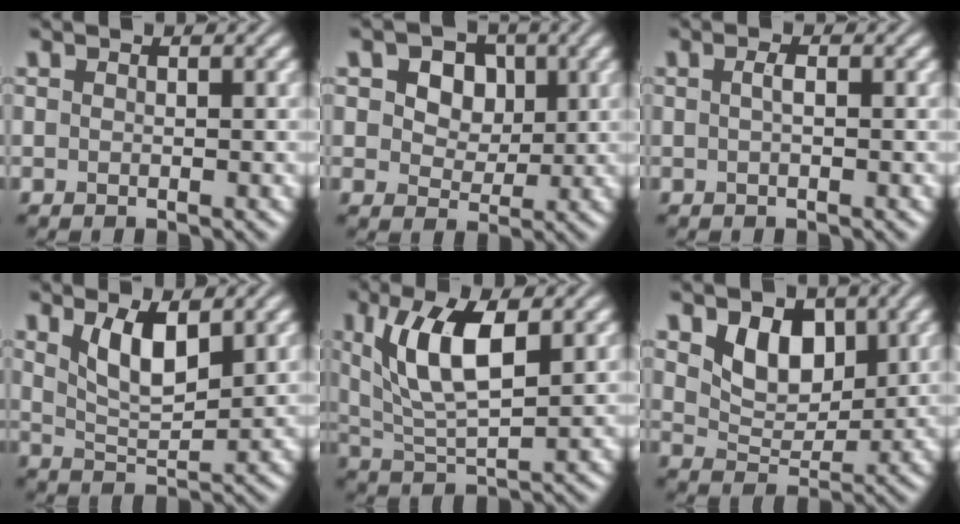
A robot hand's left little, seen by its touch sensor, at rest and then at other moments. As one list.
[{"total": 7.4, "force": [3.0, 5.3, 4.2], "torque": [-0.074, 0.017, 0.033]}, {"total": 0.9, "force": [0.1, 0.2, 0.8], "torque": [-0.019, 0.004, 0.002]}, {"total": 4.5, "force": [2.2, 1.7, 3.6], "torque": [-0.076, -0.006, 0.043]}, {"total": 7.3, "force": [2.4, 2.8, 6.3], "torque": [-0.123, 0.000, 0.048]}, {"total": 4.4, "force": [1.9, 2.9, 2.7], "torque": [-0.057, -0.011, 0.031]}]